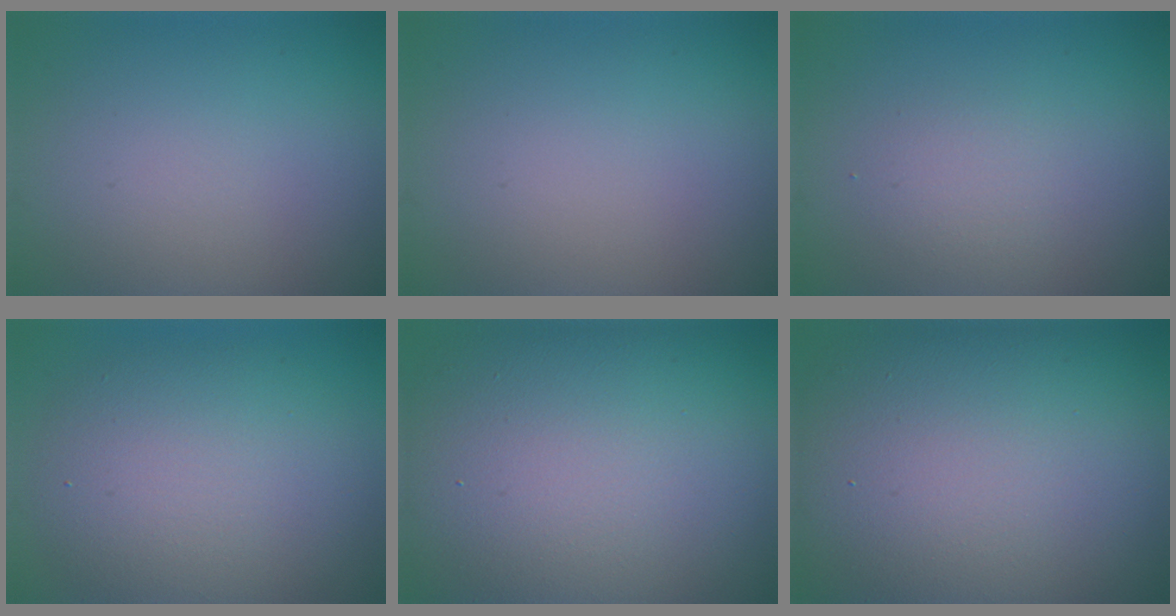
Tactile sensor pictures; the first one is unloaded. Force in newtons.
{"total": 0.0}
{"total": 1.7, "press": 1.7, "slide": 0.1}
{"total": 7.5, "press": 7.5, "slide": 0.3}
{"total": 17.6, "press": 17.5, "slide": 0.9}
{"total": 17.6, "press": 17.5, "slide": 0.9}